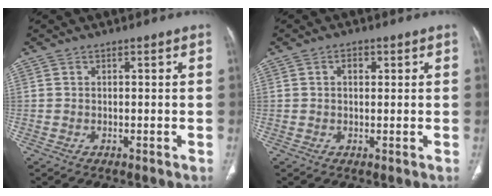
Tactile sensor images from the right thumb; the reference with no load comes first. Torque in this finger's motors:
{"motor_torque": [0.10, 0.02, 0.15, -0.38, 0.06]}